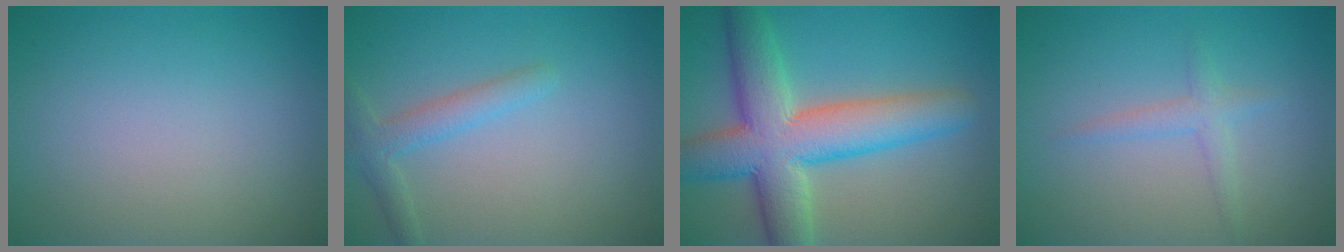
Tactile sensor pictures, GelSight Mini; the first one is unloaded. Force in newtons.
{"total": 2.3, "press": 2.3, "slide": 0.1}
{"total": 9.6, "press": 9.6, "slide": 0.6}
{"total": 1.6, "press": 1.6, "slide": 0.0}